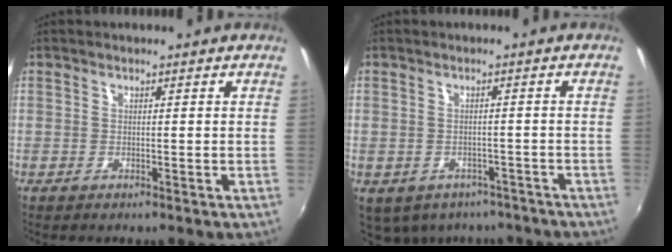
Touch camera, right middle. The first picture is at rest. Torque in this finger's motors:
{"motor_torque": [0.13, -2.01, 0.05, 0.06]}